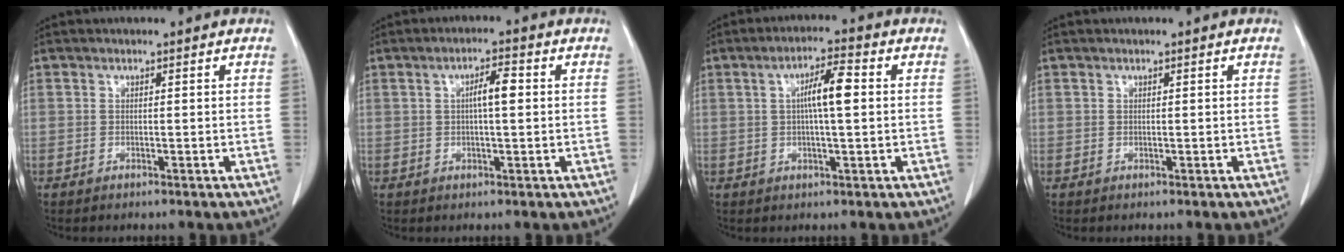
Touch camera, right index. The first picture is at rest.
{"total": 3.7, "force": [0.5, 0.7, 3.6], "torque": [-0.060, 0.006, 0.007]}
{"total": 6.0, "force": [0.8, 0.8, 5.9], "torque": [-0.102, 0.011, 0.013]}
{"total": 0.0}